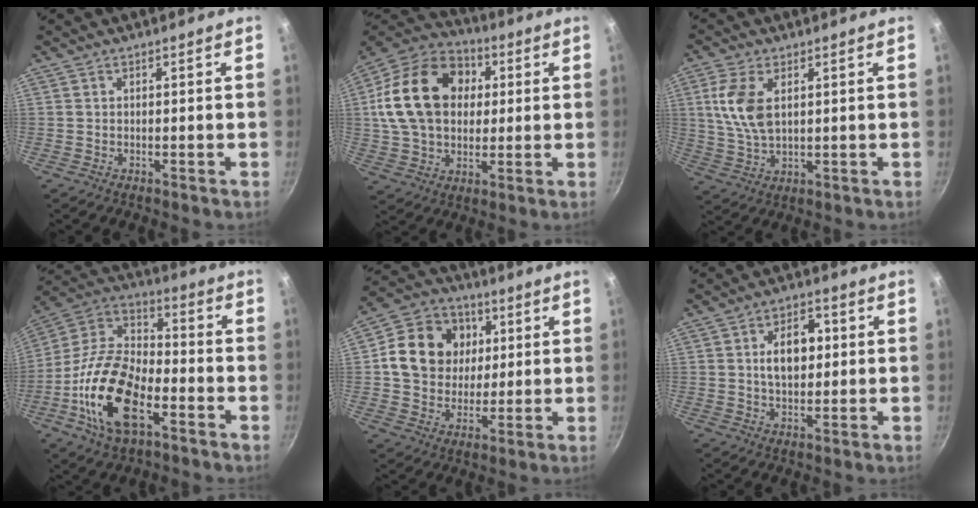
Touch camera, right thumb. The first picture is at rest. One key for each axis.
{"total": 21.5, "fx": 3.9, "fy": 15.7, "fz": 14.1, "tx": -0.228, "ty": 0.022, "tz": 0.061}
{"total": 8.8, "fx": 2.3, "fy": 4.8, "fz": 7.0, "tx": -0.142, "ty": -0.008, "tz": 0.049}
{"total": 20.7, "fx": -7.9, "fy": 11.0, "fz": 15.7, "tx": -0.282, "ty": 0.041, "tz": -0.166}
{"total": 16.0, "fx": 3.0, "fy": 13.6, "fz": 8.0, "tx": -0.118, "ty": 0.010, "tz": 0.045}
{"total": 8.7, "fx": 1.2, "fy": 5.5, "fz": 6.6, "tx": -0.078, "ty": 0.009, "tz": 0.015}